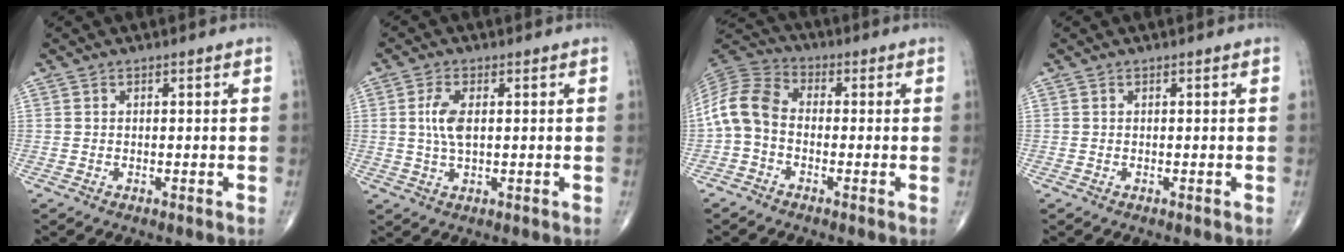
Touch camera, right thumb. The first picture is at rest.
{"total": 5.1, "force": [0.6, 2.2, 4.5], "torque": [-0.101, -0.001, 0.012]}
{"total": 9.0, "force": [-1.5, 6.3, 6.3], "torque": [-0.121, 0.028, -0.048]}
{"total": 0.0}